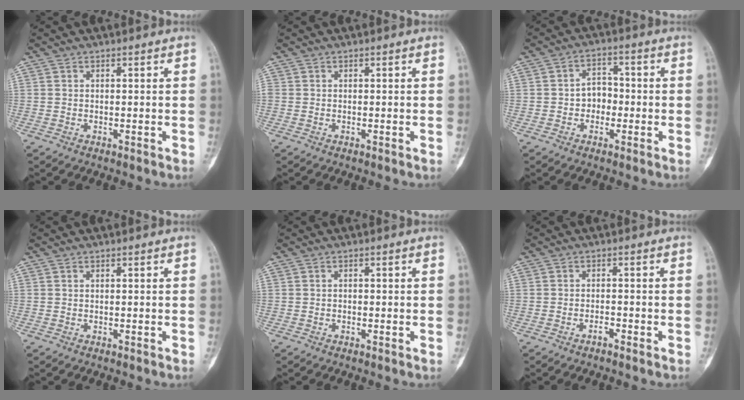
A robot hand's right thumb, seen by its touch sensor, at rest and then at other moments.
{"total": 0.0}
{"total": 4.8, "force": [-1.0, 3.9, 2.6], "torque": [-0.015, 0.020, -0.024]}
{"total": 0.0}
{"total": 0.5, "force": [-0.1, 0.4, 0.3], "torque": [-0.003, 0.002, -0.004]}
{"total": 1.4, "force": [-1.1, 0.4, 0.8], "torque": [-0.017, 0.007, -0.020]}